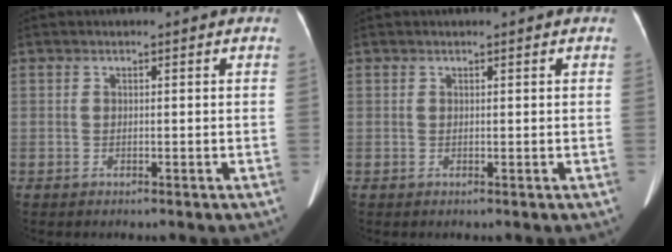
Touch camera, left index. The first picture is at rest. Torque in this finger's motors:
{"motor_torque": [0.15, -0.07, 0.01, 0.00]}